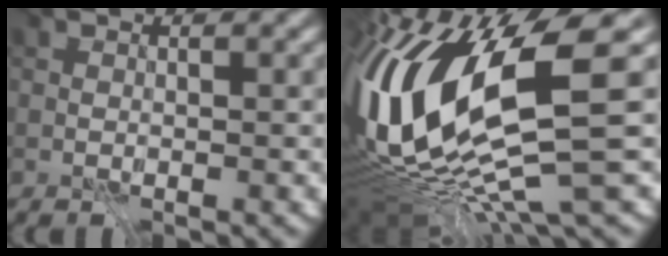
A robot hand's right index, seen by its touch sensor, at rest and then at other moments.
{"total": 15.0, "force": [-0.2, 4.1, 14.4], "torque": [-0.297, -0.025, 0.030]}